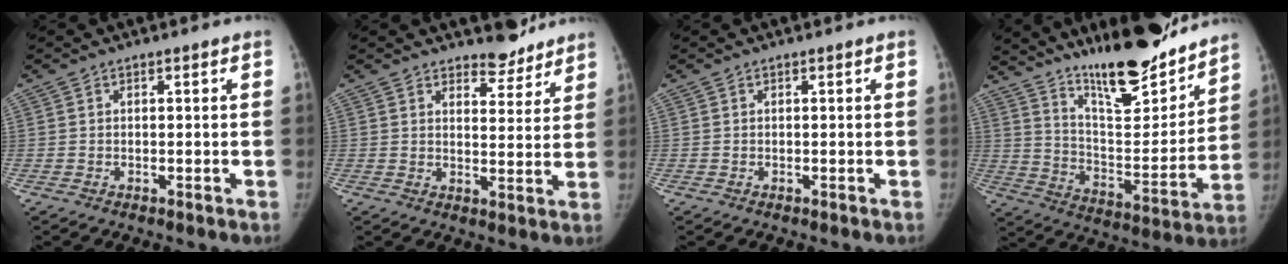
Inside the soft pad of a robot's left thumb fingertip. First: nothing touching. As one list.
[{"total": 6.3, "force": [5.5, 2.5, 1.8], "torque": [0.004, -0.043, 0.081]}, {"total": 0.0}, {"total": 21.1, "force": [17.1, 5.0, 11.4], "torque": [-0.134, -0.111, 0.279]}]